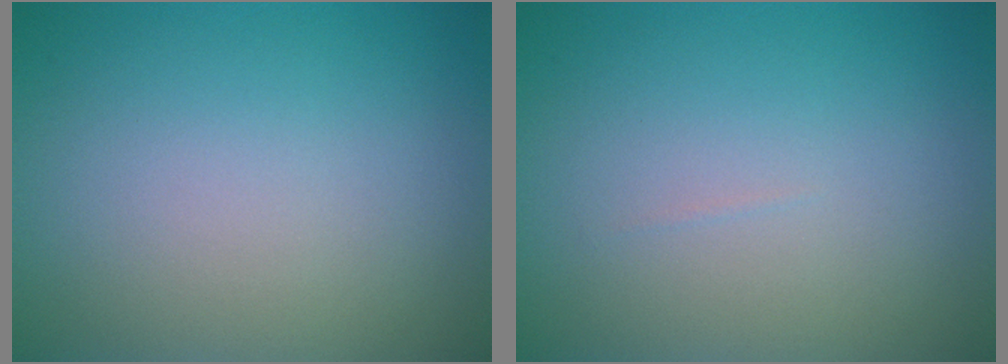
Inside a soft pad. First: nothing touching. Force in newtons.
{"total": 0.0}